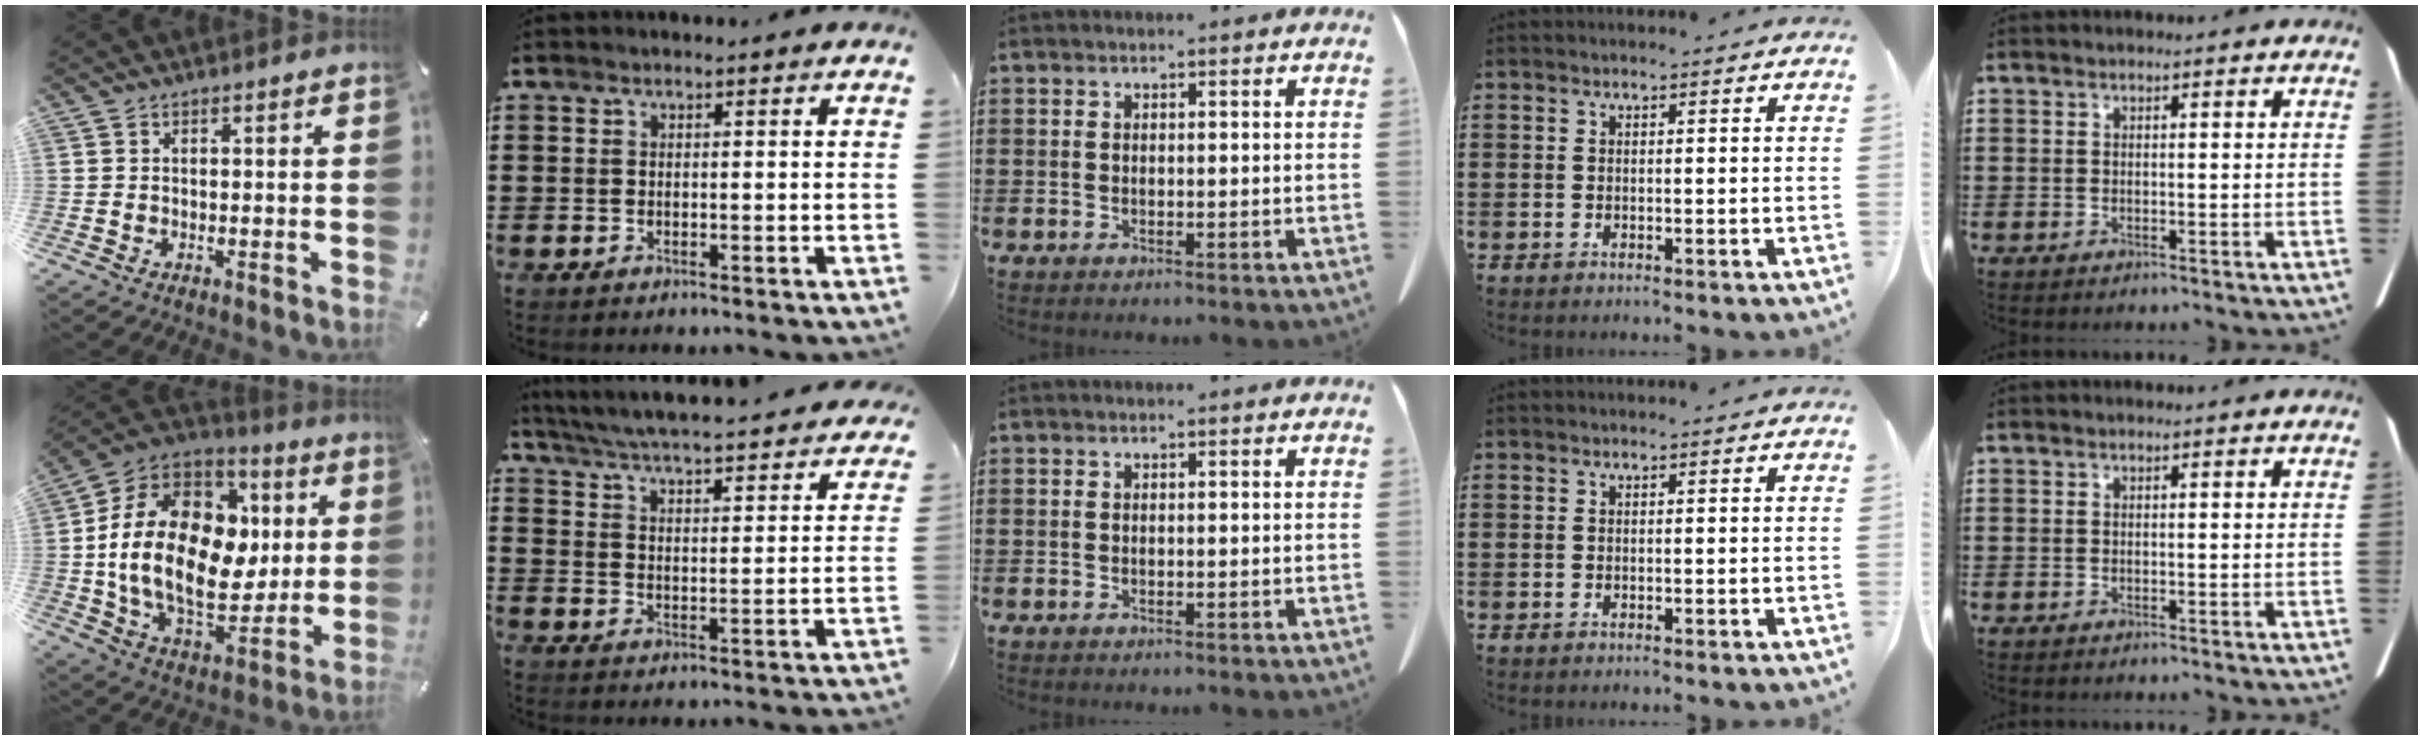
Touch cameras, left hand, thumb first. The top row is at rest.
{"thumb": {"total": 23.2, "force": [1.0, 16.1, 16.7], "torque": [-0.352, -0.016, 0.017]}, "index": {"total": 4.7, "force": [4.5, -0.5, 1.4], "torque": [-0.051, -0.039, 0.069]}}